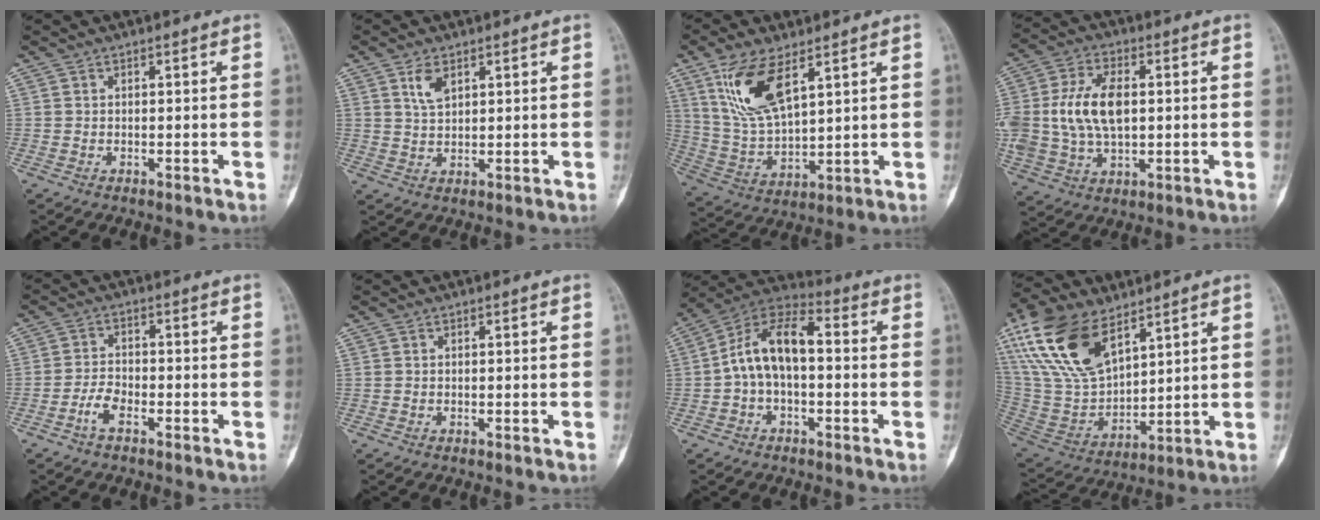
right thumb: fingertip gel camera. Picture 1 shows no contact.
{"total": 4.0, "force": [2.1, 2.0, 2.7], "torque": [-0.044, -0.010, 0.043]}
{"total": 13.7, "force": [6.9, 5.6, 10.4], "torque": [-0.198, -0.026, 0.144]}
{"total": 14.7, "force": [1.4, 8.9, 11.6], "torque": [-0.231, 0.007, 0.033]}
{"total": 3.6, "force": [-2.3, 1.6, 2.3], "torque": [-0.041, 0.015, -0.050]}
{"total": 0.0}
{"total": 12.1, "force": [-0.4, 6.7, 10.1], "torque": [-0.173, 0.045, -0.020]}
{"total": 21.0, "force": [11.6, 10.5, 13.9], "torque": [-0.276, -0.037, 0.233]}